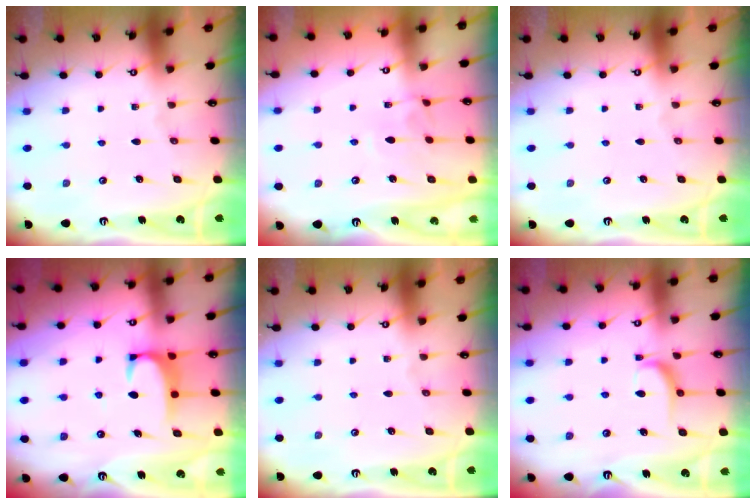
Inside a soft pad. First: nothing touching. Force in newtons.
{"total": 3.9, "press": 3.9, "slide": 0.2}
{"total": 0.0}
{"total": 2.3, "press": 2.3, "slide": 0.3}
{"total": 0.0}
{"total": 3.4, "press": 3.2, "slide": 0.9}